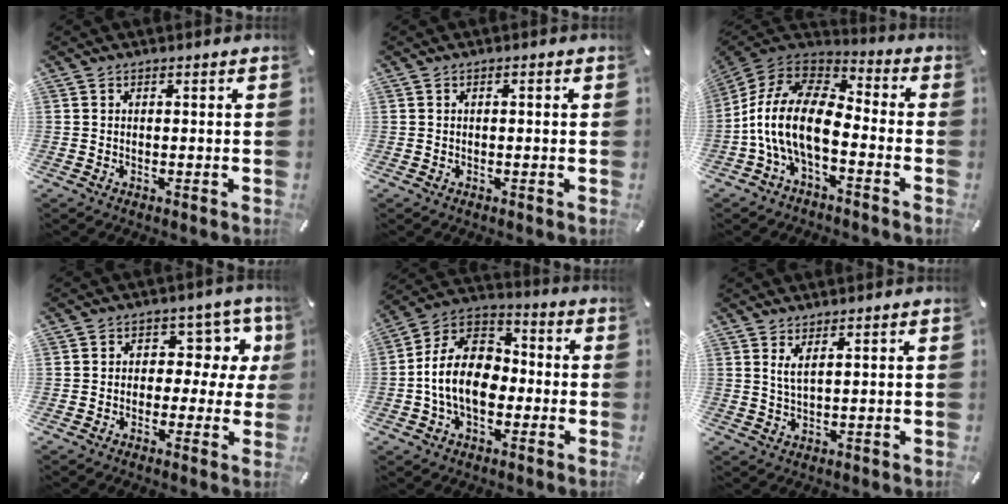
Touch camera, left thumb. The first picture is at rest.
{"total": 0.8, "force": [-0.1, 0.2, 0.7], "torque": [-0.013, 0.000, -0.002]}
{"total": 16.8, "force": [-5.6, 8.7, 13.2], "torque": [-0.271, 0.021, -0.097]}
{"total": 8.0, "force": [1.3, 6.0, 5.1], "torque": [-0.060, -0.009, 0.017]}
{"total": 14.2, "force": [-3.5, 10.0, 9.5], "torque": [-0.202, 0.025, -0.069]}
{"total": 3.0, "force": [1.6, 0.5, 2.5], "torque": [-0.053, 0.001, 0.029]}